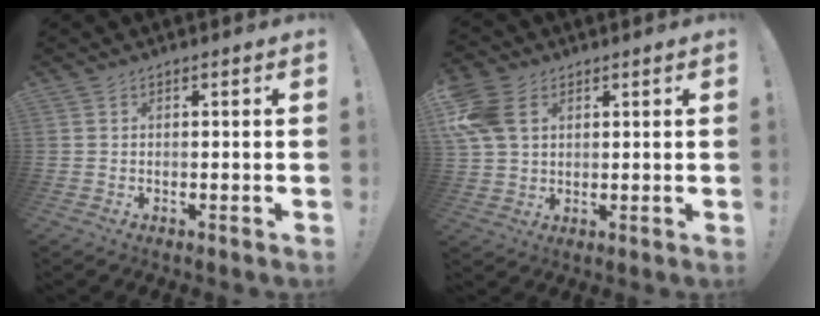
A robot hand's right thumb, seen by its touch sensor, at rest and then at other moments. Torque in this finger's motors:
{"motor_torque": [-0.26, 0.60, -0.02, 0.44, 0.07]}